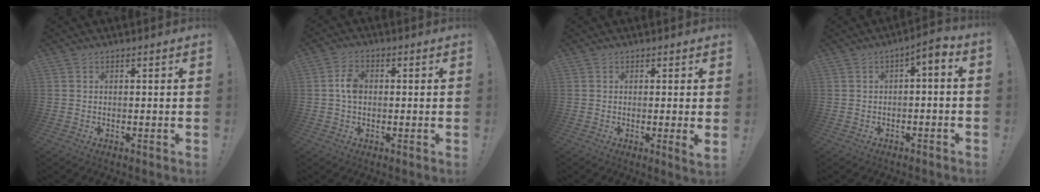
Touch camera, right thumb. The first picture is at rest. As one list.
[{"total": 5.1, "force": [0.1, 3.4, 3.8], "torque": [-0.053, 0.008, 0.003]}, {"total": 2.8, "force": [0.2, -0.1, 2.8], "torque": [-0.039, -0.009, 0.003]}, {"total": 4.0, "force": [-1.4, 1.0, 3.6], "torque": [-0.053, 0.002, -0.026]}]